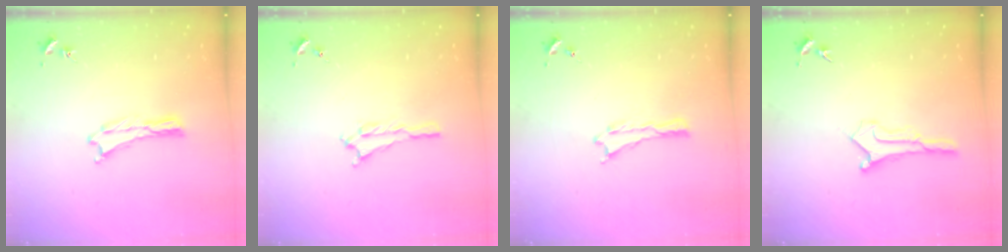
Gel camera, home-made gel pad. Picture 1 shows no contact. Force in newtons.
{"total": 1.4, "press": 1.4, "slide": 0.2}
{"total": 0.0}
{"total": 0.9, "press": 0.9, "slide": 0.1}